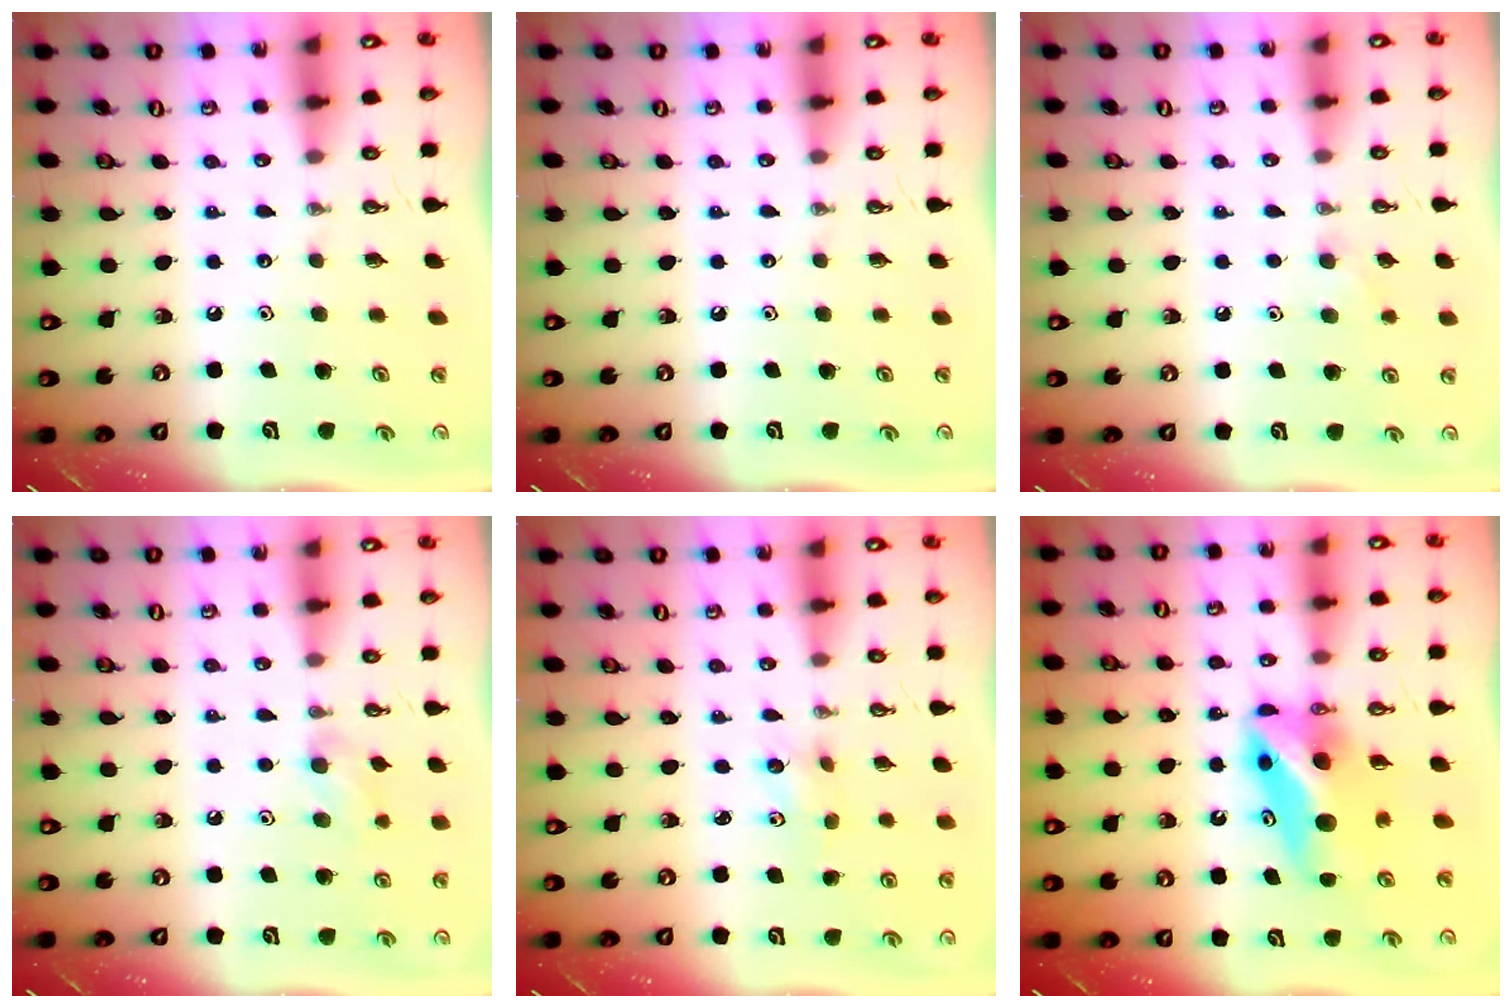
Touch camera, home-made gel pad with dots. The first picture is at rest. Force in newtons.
{"total": 0.0}
{"total": 6.7, "press": 5.8, "slide": 3.4}
{"total": 6.5, "press": 6.4, "slide": 1.4}
{"total": 6.2, "press": 5.2, "slide": 3.5}
{"total": 9.7, "press": 8.5, "slide": 4.5}